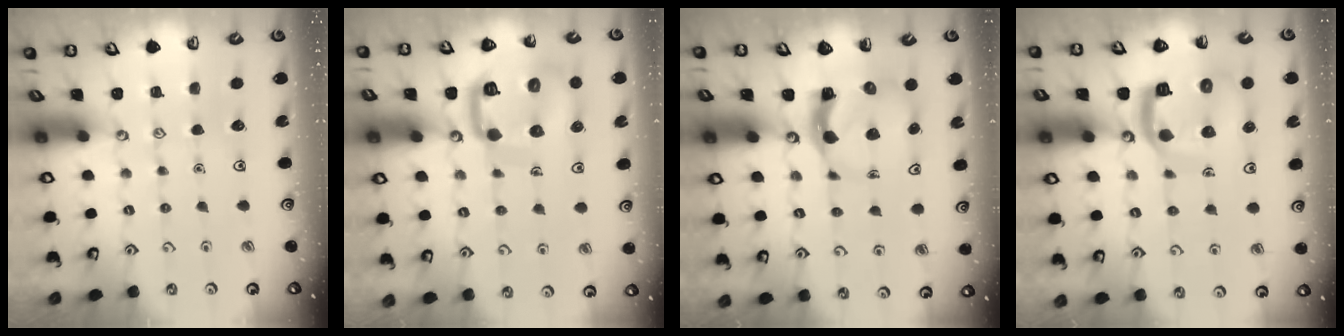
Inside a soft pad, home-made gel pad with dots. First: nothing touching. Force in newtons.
{"total": 16.6, "press": 16.5, "slide": 1.6}
{"total": 5.1, "press": 5.0, "slide": 0.7}
{"total": 12.4, "press": 12.3, "slide": 1.6}